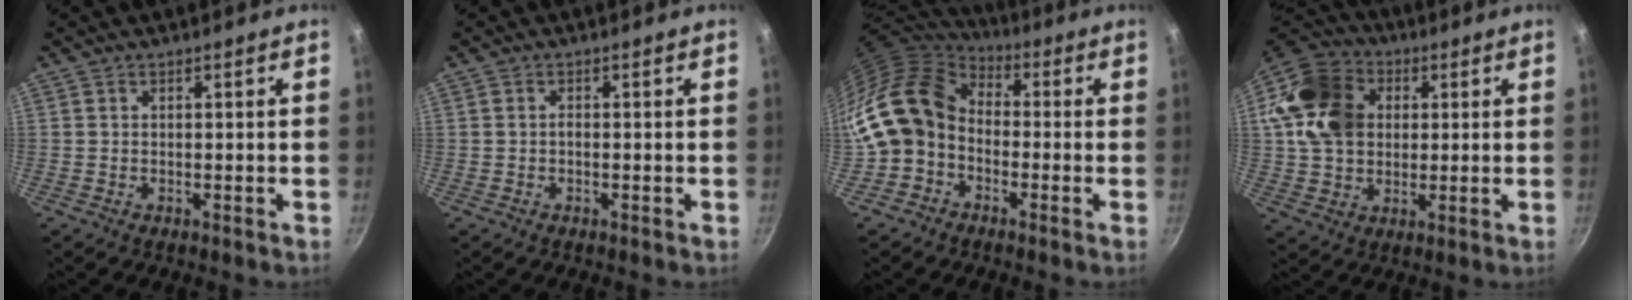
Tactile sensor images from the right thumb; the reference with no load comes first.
{"total": 0.7, "force": [-0.2, 0.4, 0.5], "torque": [-0.010, 0.004, -0.005]}
{"total": 13.6, "force": [-2.4, 10.9, 7.8], "torque": [-0.119, 0.042, -0.065]}
{"total": 18.3, "force": [3.3, 14.3, 10.9], "torque": [-0.195, 0.022, 0.050]}